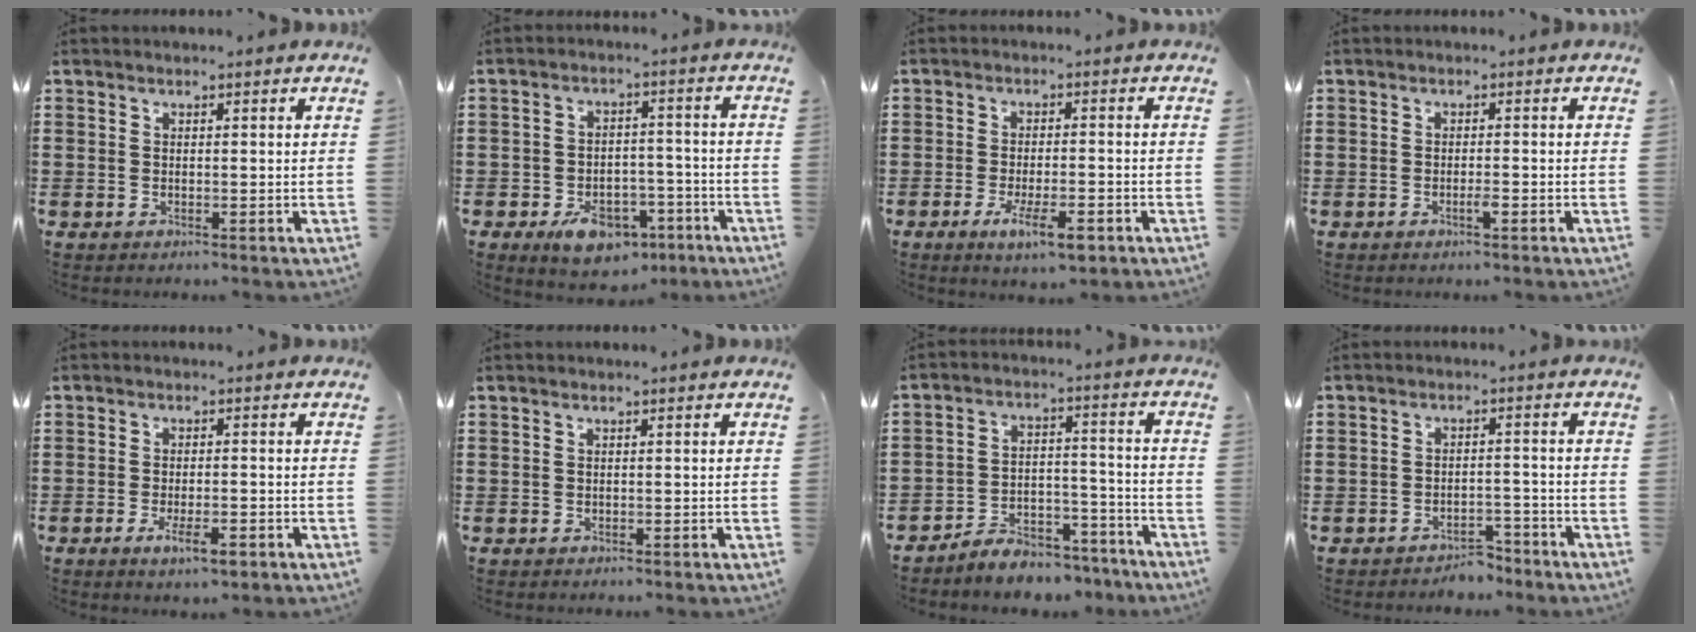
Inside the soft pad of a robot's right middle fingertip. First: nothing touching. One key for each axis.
{"total": 7.4, "fx": -4.6, "fy": 4.0, "fz": 4.2, "tx": -0.068, "ty": 0.015, "tz": -0.082}
{"total": 5.7, "fx": -3.0, "fy": 1.7, "fz": 4.6, "tx": -0.091, "ty": -0.006, "tz": -0.053}
{"total": 1.3, "fx": -0.6, "fy": 0.1, "fz": 1.1, "tx": -0.022, "ty": -0.002, "tz": -0.011}
{"total": 4.0, "fx": -2.1, "fy": 1.3, "fz": 3.2, "tx": -0.057, "ty": 0.000, "tz": -0.036}
{"total": 0.0}
{"total": 6.1, "fx": -5.9, "fy": 1.2, "fz": 0.6, "tx": -0.007, "ty": 0.019, "tz": -0.115}
{"total": 3.0, "fx": -3.0, "fy": 0.6, "fz": 0.0, "tx": -0.007, "ty": 0.002, "tz": -0.062}